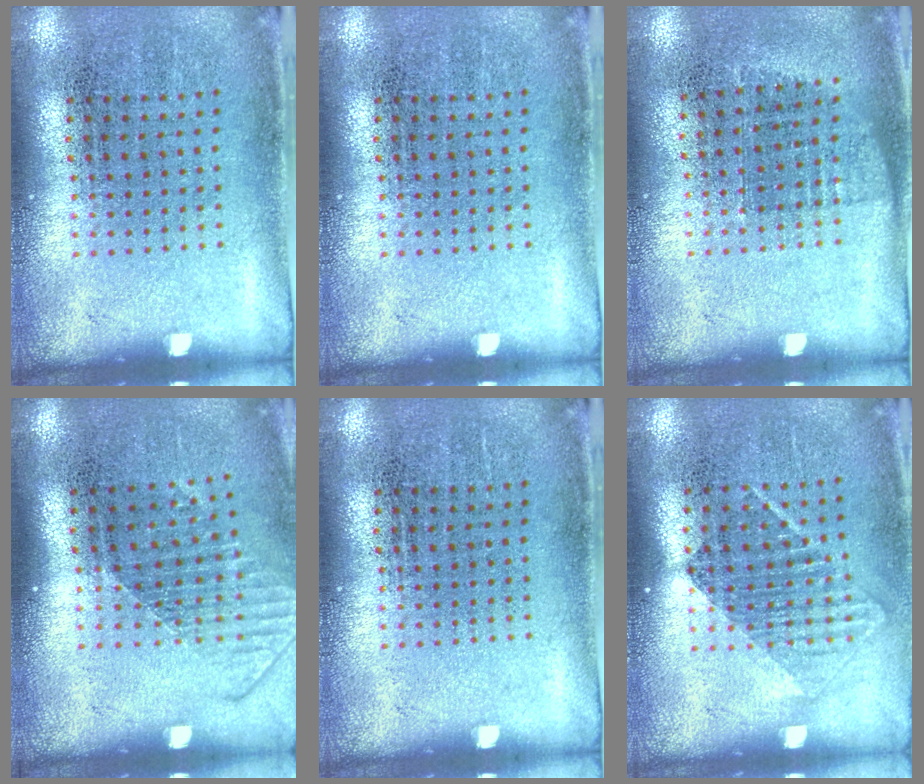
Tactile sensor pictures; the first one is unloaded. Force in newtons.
{"total": 0.0}
{"total": 0.8, "press": 0.7, "slide": 0.4}
{"total": 1.6, "press": 1.2, "slide": 1.0}
{"total": 0.0}
{"total": 1.3, "press": 1.0, "slide": 0.8}